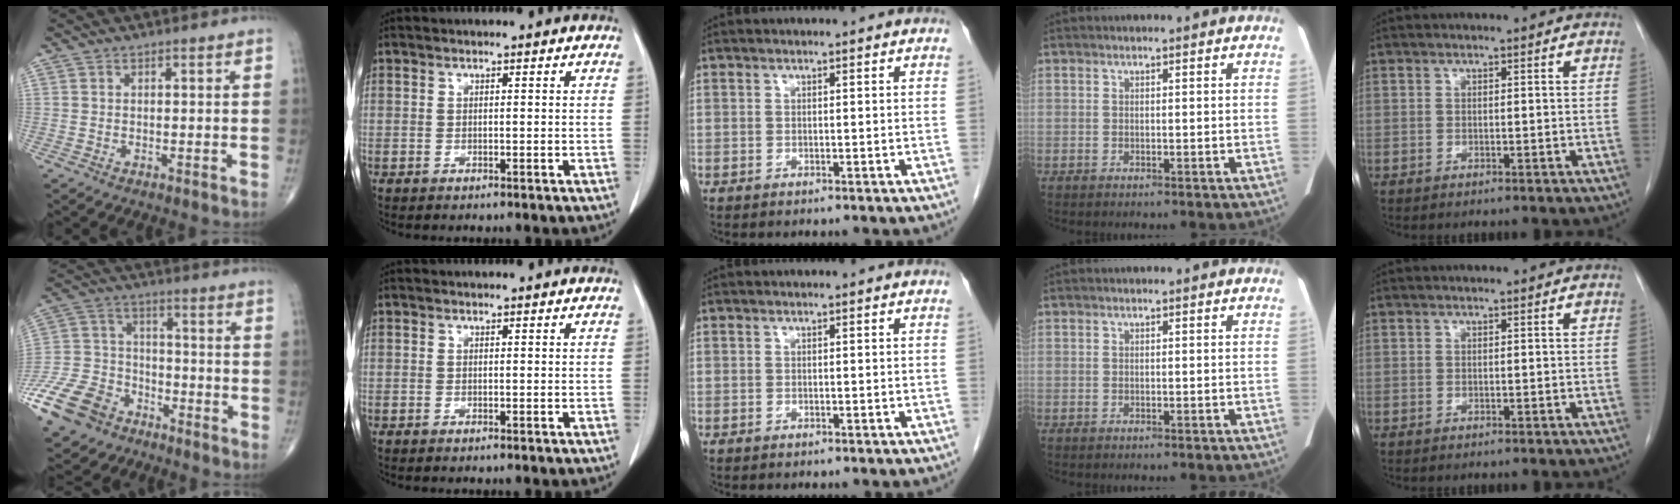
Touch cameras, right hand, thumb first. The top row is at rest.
{"thumb": {"total": 16.0, "force": [-10.2, 10.5, 6.4], "torque": [-0.123, 0.047, -0.191]}}